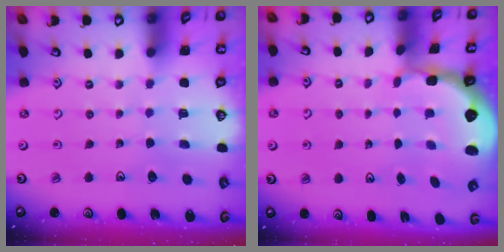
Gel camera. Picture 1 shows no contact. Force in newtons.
{"total": 2.5, "press": 1.8, "slide": 1.8}